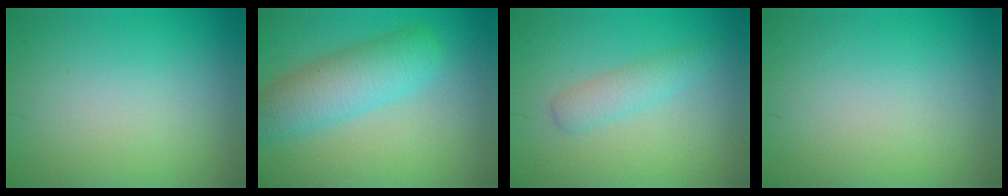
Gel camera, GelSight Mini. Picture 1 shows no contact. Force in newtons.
{"total": 5.6, "press": 5.6, "slide": 0.2}
{"total": 2.0, "press": 2.0, "slide": 0.1}
{"total": 0.0}